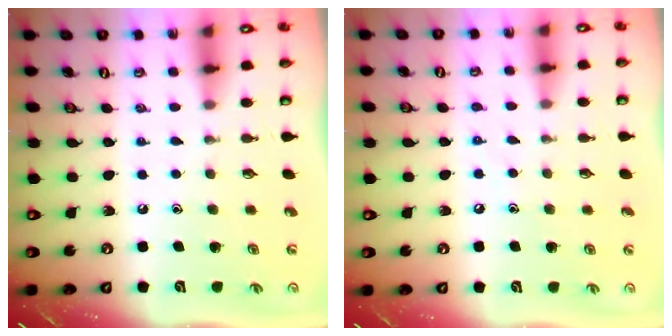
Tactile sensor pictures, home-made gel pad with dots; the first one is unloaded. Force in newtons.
{"total": 4.9, "press": 4.8, "slide": 0.8}